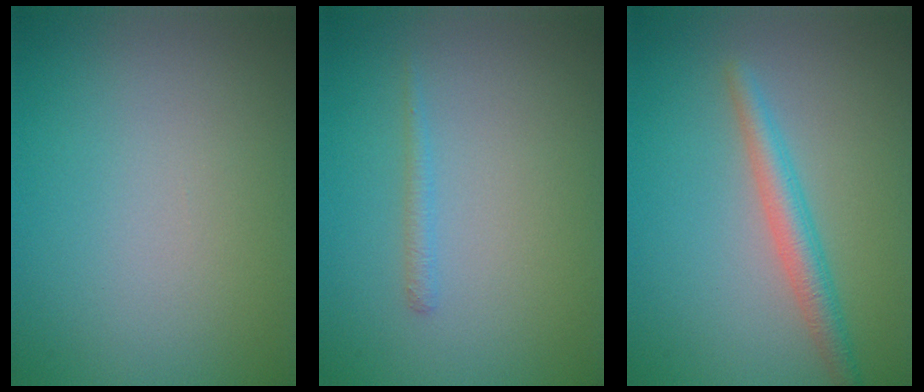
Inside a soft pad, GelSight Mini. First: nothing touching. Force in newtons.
{"total": 0.9, "press": 0.9, "slide": 0.1}
{"total": 2.8, "press": 2.8, "slide": 0.0}